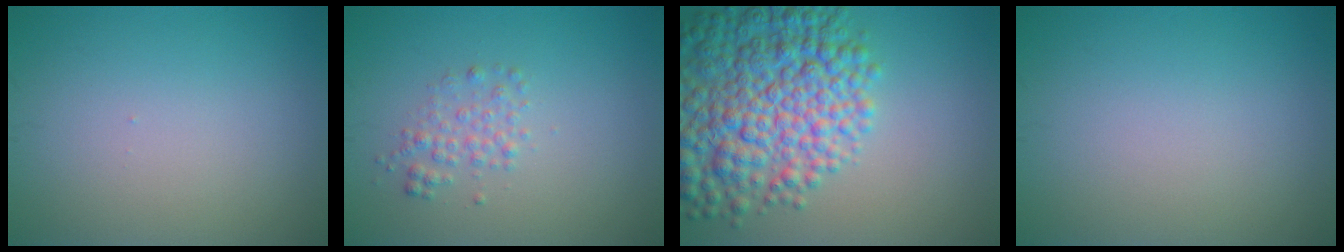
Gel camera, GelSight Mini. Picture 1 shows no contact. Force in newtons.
{"total": 1.8, "press": 1.8, "slide": 0.0}
{"total": 9.9, "press": 9.9, "slide": 0.3}
{"total": 0.0}